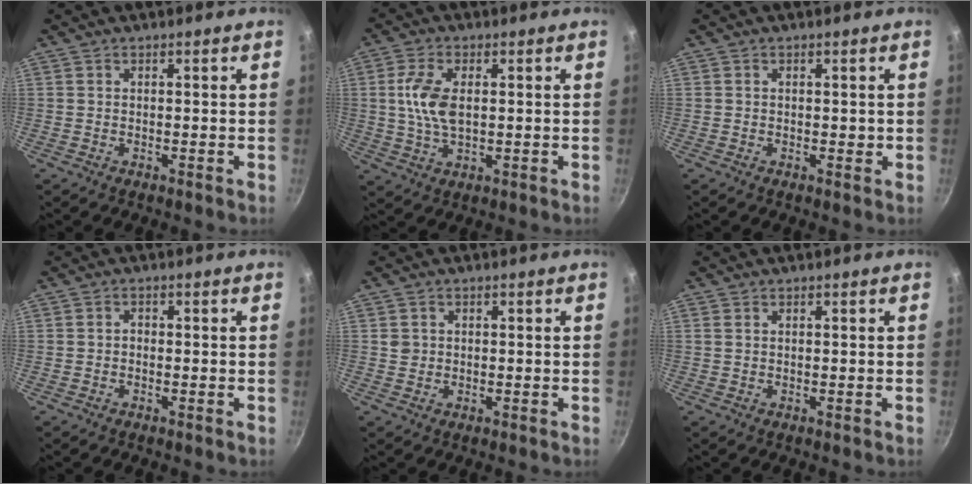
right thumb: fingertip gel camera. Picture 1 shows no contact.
{"total": 8.2, "force": [1.0, 4.4, 6.9], "torque": [-0.136, 0.002, 0.019]}
{"total": 0.6, "force": [0.1, 0.5, 0.3], "torque": [0.001, 0.003, 0.002]}
{"total": 0.9, "force": [-0.4, 0.6, 0.5], "torque": [-0.007, 0.005, -0.007]}
{"total": 1.6, "force": [0.3, 1.6, 0.4], "torque": [-0.002, 0.006, 0.005]}
{"total": 0.7, "force": [0.3, 0.5, 0.4], "torque": [-0.008, 0.001, 0.006]}